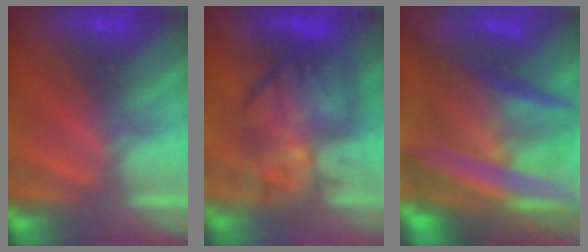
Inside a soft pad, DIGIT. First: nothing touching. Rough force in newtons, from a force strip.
{"total": 9.0}
{"total": 11.4}